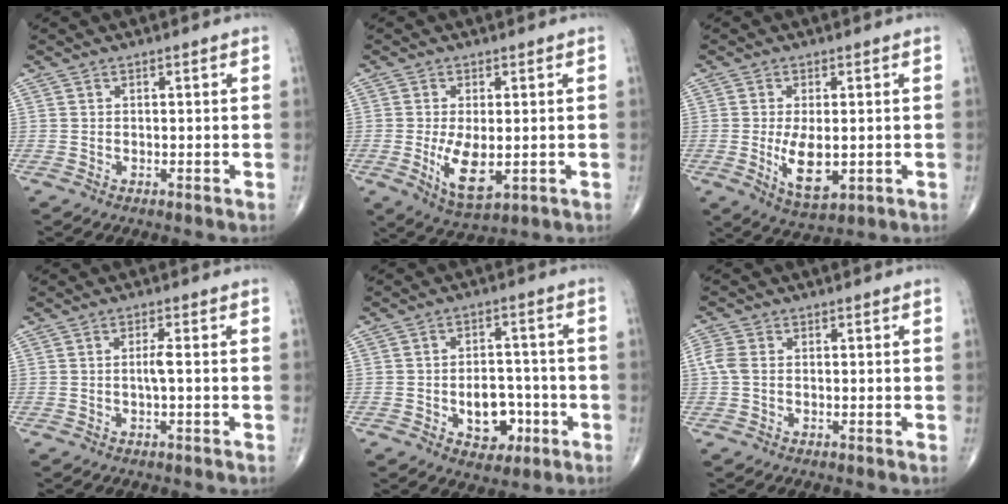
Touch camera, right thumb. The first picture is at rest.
{"total": 7.8, "force": [-1.2, 3.3, 6.9], "torque": [-0.123, -0.020, -0.010]}
{"total": 7.8, "force": [-1.0, 3.5, 6.8], "torque": [-0.115, -0.017, -0.007]}
{"total": 1.8, "force": [-0.2, 0.0, 1.8], "torque": [-0.038, 0.003, -0.003]}
{"total": 8.2, "force": [-2.6, 5.6, 5.4], "torque": [-0.042, 0.024, -0.029]}
{"total": 3.0, "force": [0.0, 2.1, 2.2], "torque": [-0.061, 0.005, -0.006]}